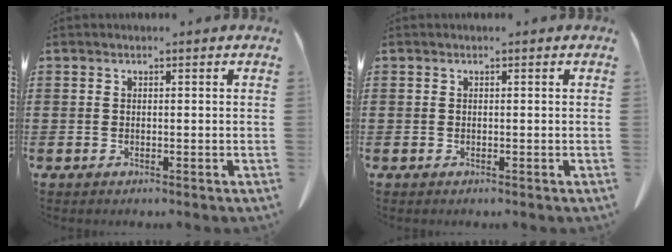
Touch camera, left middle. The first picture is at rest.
{"total": 0.0}